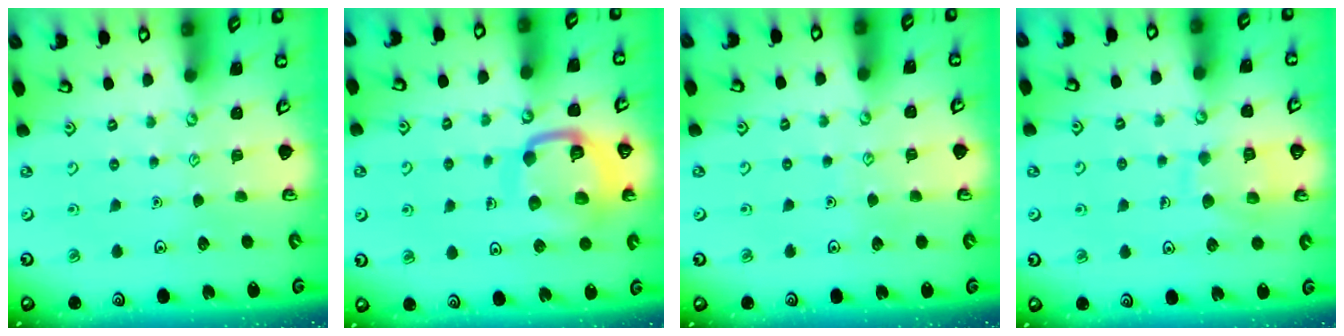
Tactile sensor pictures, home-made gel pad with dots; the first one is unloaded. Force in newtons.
{"total": 14.6, "press": 14.5, "slide": 1.4}
{"total": 3.7, "press": 3.7, "slide": 0.3}
{"total": 10.7, "press": 10.6, "slide": 0.9}